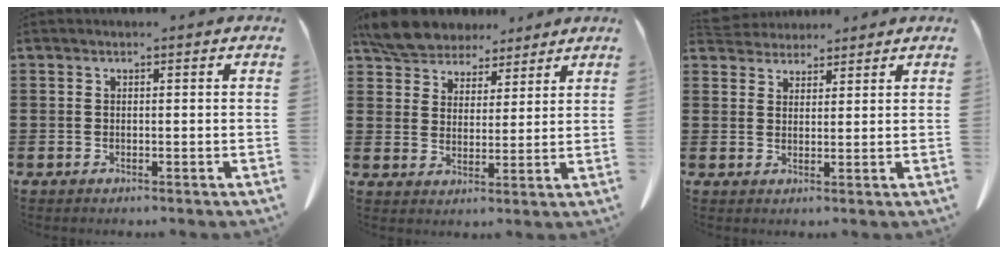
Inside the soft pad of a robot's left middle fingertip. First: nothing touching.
{"total": 6.6, "force": [6.0, 2.4, 1.0], "torque": [-0.052, -0.018, 0.115]}
{"total": 3.4, "force": [3.3, 0.8, 0.0], "torque": [-0.010, -0.008, 0.064]}